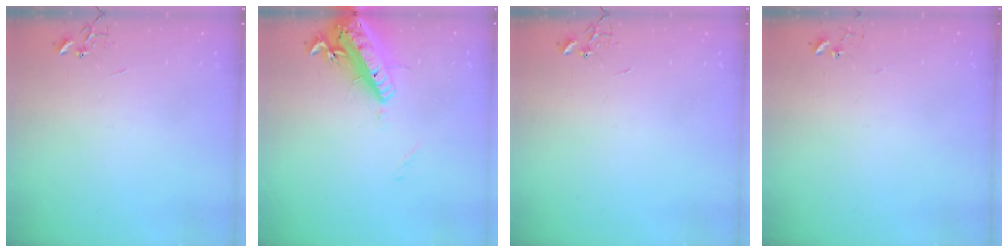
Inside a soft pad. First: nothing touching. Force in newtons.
{"total": 18.1, "press": 17.7, "slide": 3.9}
{"total": 0.0}
{"total": 5.2, "press": 5.2, "slide": 0.4}